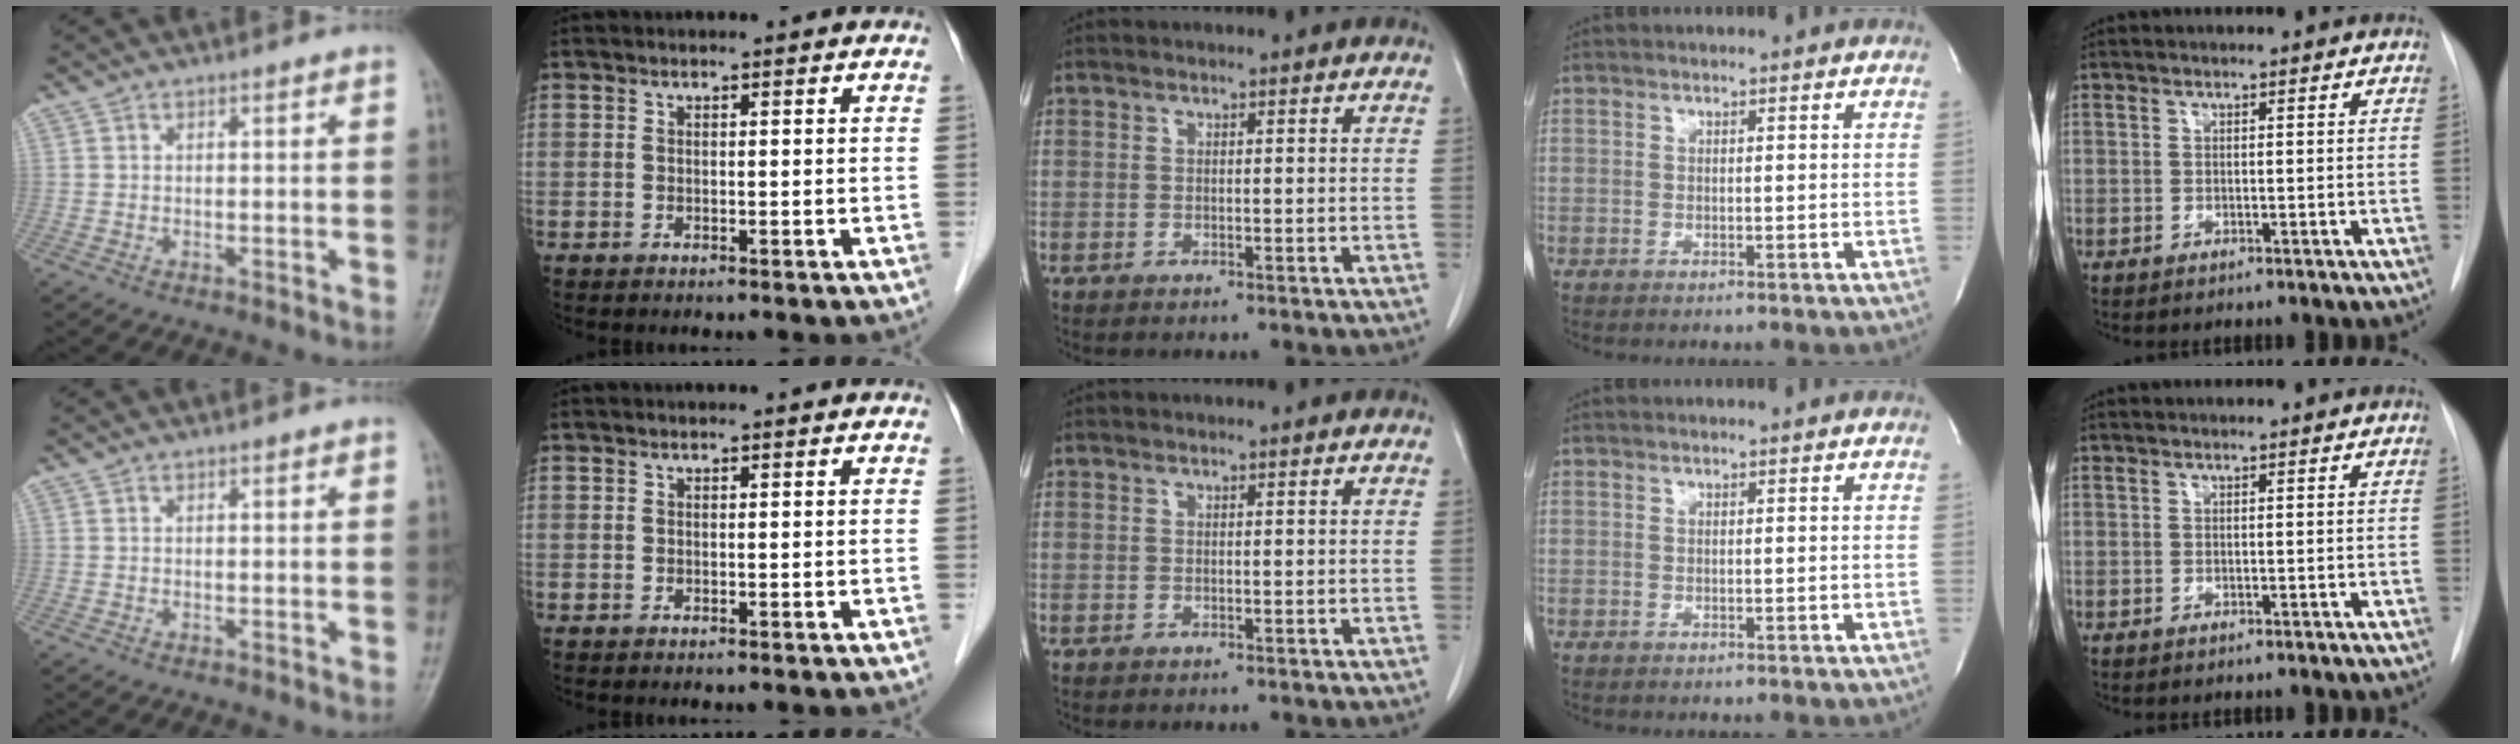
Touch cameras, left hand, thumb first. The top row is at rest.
{}